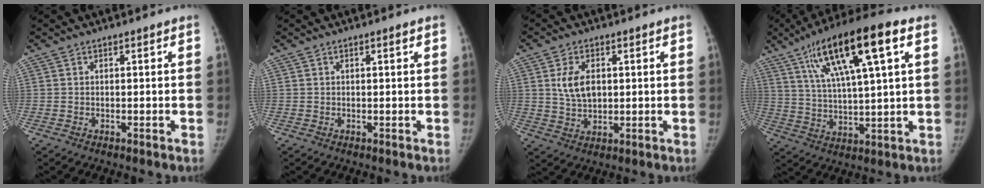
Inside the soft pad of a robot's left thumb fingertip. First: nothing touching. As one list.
[{"total": 0.6, "force": [0.3, 0.1, 0.5], "torque": [-0.005, 0.001, 0.004]}, {"total": 6.7, "force": [1.4, 4.3, 4.9], "torque": [-0.078, -0.007, 0.030]}, {"total": 19.2, "force": [8.3, 4.5, 16.7], "torque": [-0.279, 0.000, 0.142]}]